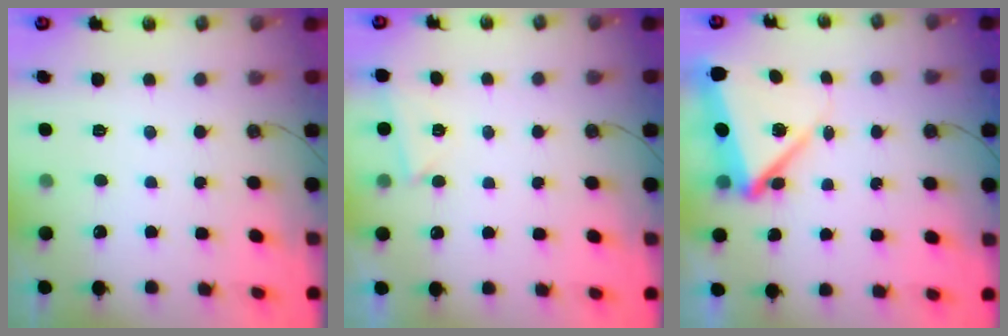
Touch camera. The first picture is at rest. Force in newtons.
{"total": 1.6, "press": 1.6, "slide": 0.3}
{"total": 9.3, "press": 9.1, "slide": 1.7}